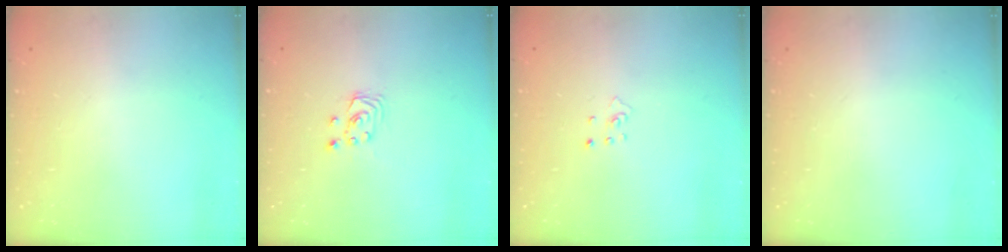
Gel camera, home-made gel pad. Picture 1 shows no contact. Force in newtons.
{"total": 2.9, "press": 2.8, "slide": 0.3}
{"total": 2.9, "press": 2.9, "slide": 0.3}
{"total": 0.0}